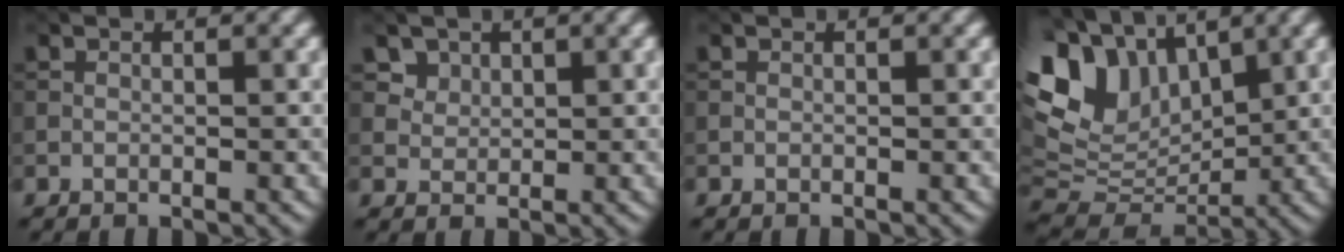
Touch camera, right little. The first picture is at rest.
{"total": 3.6, "force": [2.3, 2.4, 1.3], "torque": [-0.046, -0.010, 0.055]}
{"total": 0.0}
{"total": 10.5, "force": [4.1, 7.2, 6.5], "torque": [-0.155, 0.018, 0.072]}